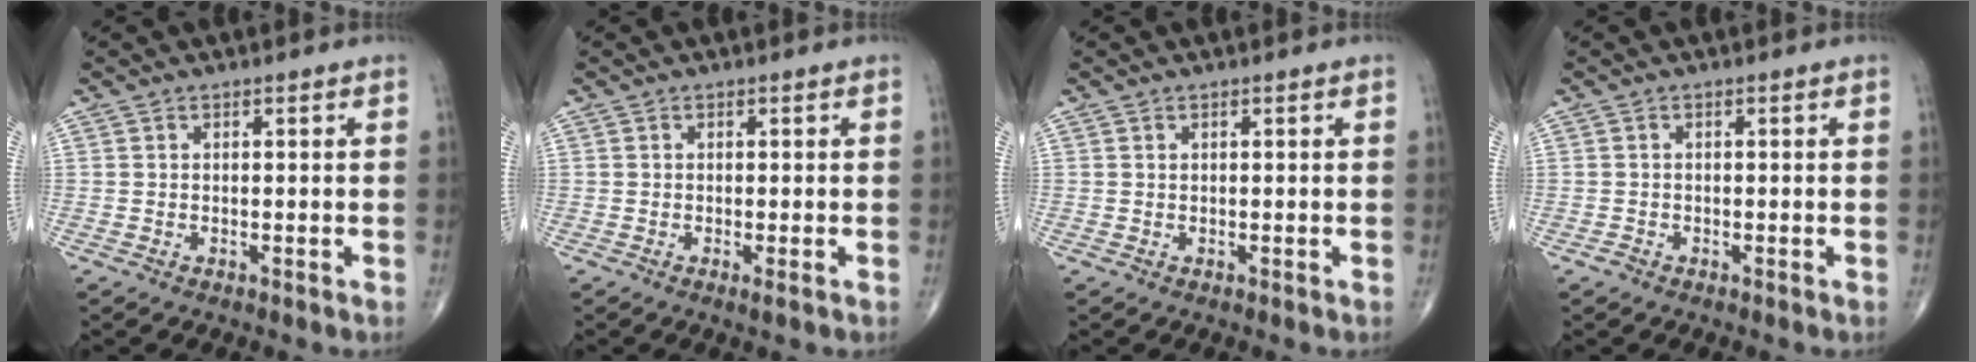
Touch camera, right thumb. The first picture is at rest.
{"total": 0.8, "force": [-0.3, 0.0, 0.8], "torque": [-0.017, -0.004, -0.006]}
{"total": 0.0}
{"total": 0.8, "force": [-0.5, 0.6, 0.2], "torque": [-0.002, 0.001, -0.014]}